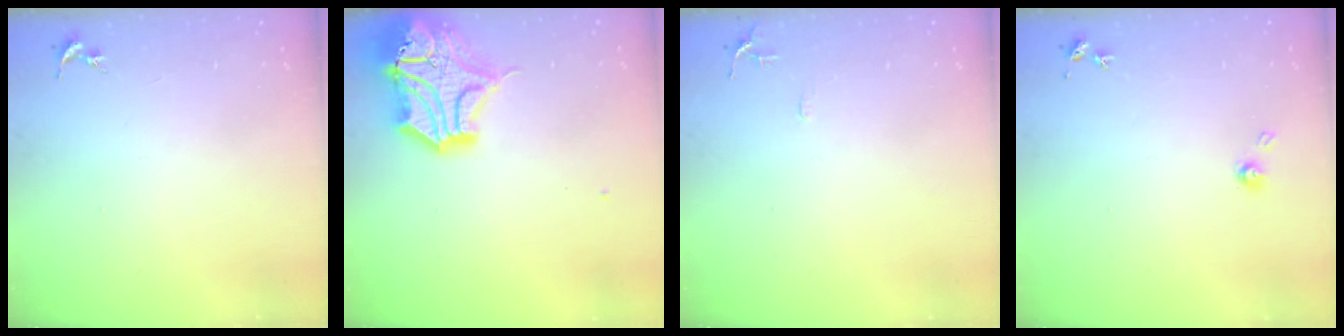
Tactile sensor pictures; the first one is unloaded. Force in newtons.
{"total": 18.3, "press": 18.2, "slide": 2.4}
{"total": 5.3, "press": 5.2, "slide": 0.6}
{"total": 4.0, "press": 4.0, "slide": 0.3}